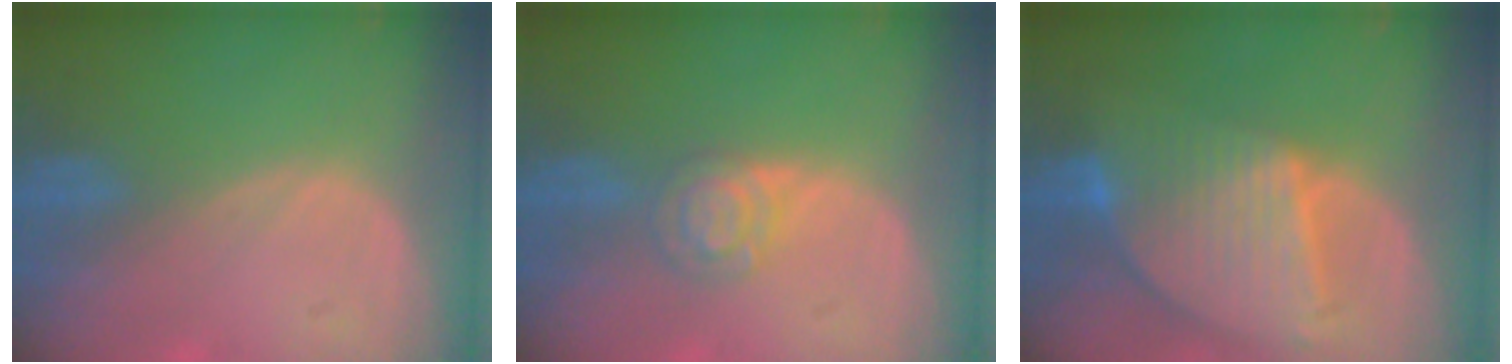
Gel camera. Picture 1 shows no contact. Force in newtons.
{"total": 4.1, "press": 4.1, "slide": 0.1}
{"total": 9.5, "press": 8.2, "slide": 4.8}